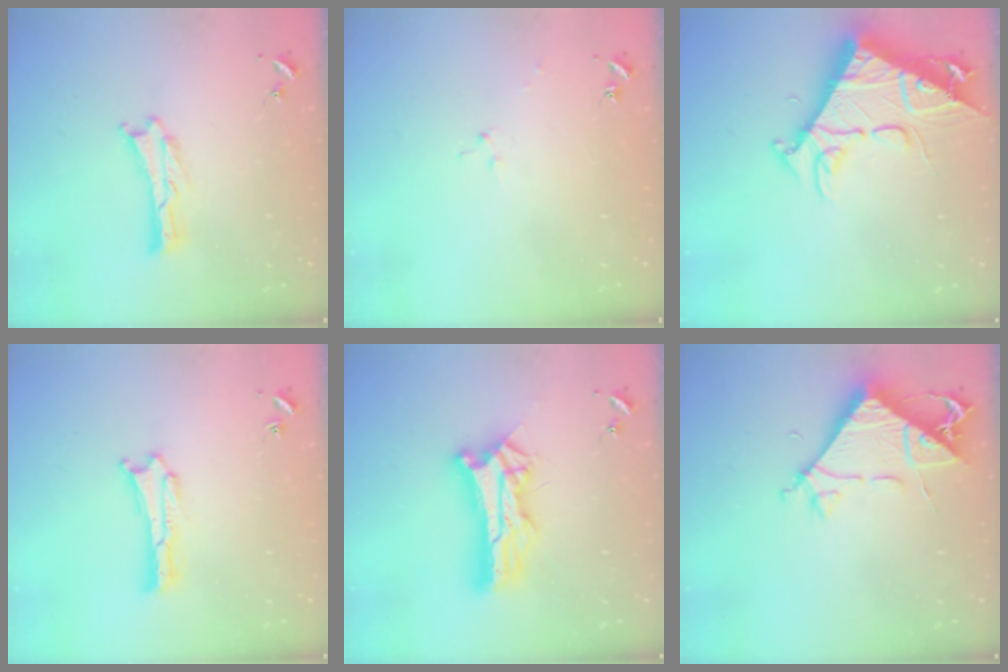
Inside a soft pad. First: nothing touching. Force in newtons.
{"total": 2.5, "press": 2.5, "slide": 0.3}
{"total": 10.1, "press": 10.1, "slide": 0.9}
{"total": 0.0}
{"total": 11.7, "press": 11.6, "slide": 1.0}
{"total": 7.7, "press": 7.6, "slide": 1.2}